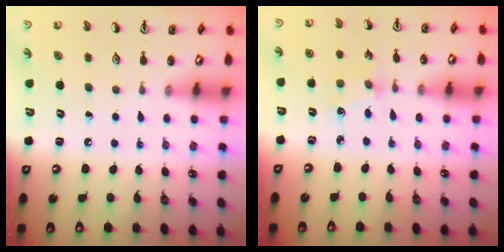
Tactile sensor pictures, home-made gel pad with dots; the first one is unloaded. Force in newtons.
{"total": 1.7, "press": 1.7, "slide": 0.3}